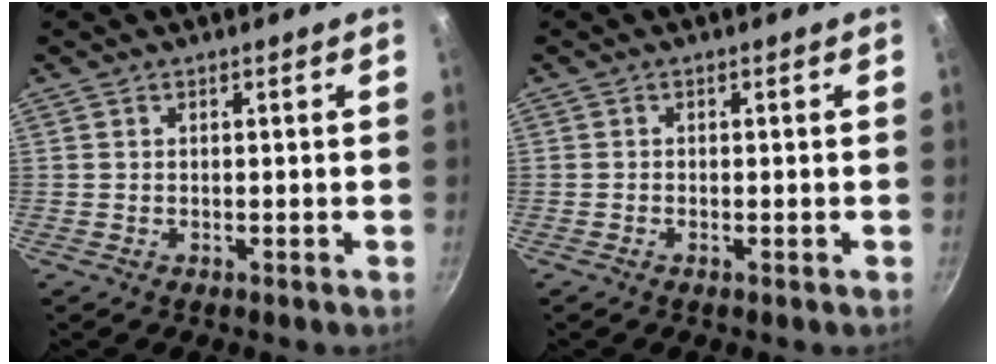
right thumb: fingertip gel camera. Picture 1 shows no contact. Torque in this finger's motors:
{"motor_torque": [0.31, 0.18, 0.37, -0.03, -0.05]}